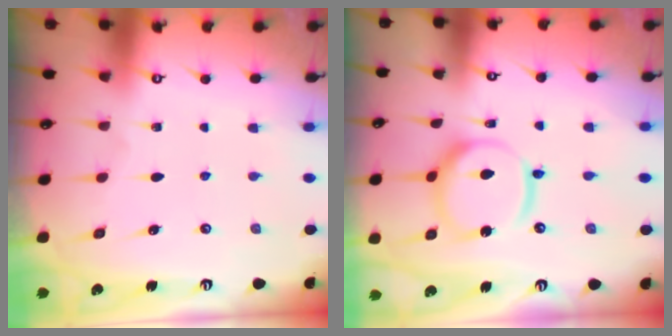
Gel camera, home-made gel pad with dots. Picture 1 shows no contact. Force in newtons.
{"total": 12.1, "press": 12.1, "slide": 1.4}